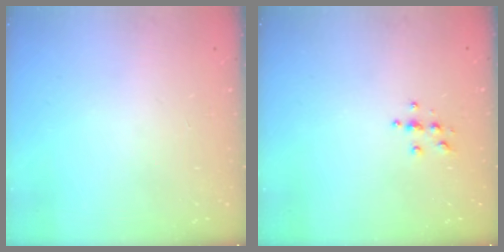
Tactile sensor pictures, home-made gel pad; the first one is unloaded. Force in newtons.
{"total": 3.9, "press": 3.9, "slide": 0.4}